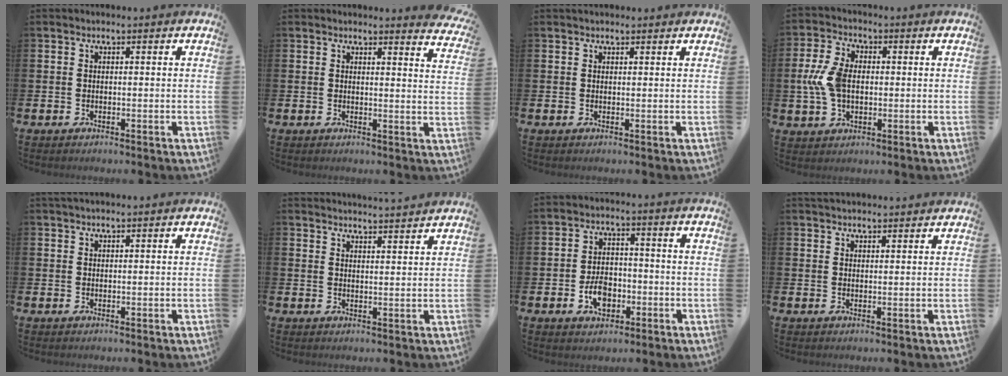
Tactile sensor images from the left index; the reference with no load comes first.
{"total": 2.6, "force": [2.6, 0.0, 0.0], "torque": [0.012, -0.022, 0.042]}
{"total": 0.9, "force": [0.8, 0.3, 0.2], "torque": [0.008, 0.000, 0.011]}
{"total": 7.2, "force": [0.2, 4.5, 5.5], "torque": [-0.127, 0.010, 0.000]}
{"total": 1.1, "force": [1.1, 0.1, 0.3], "torque": [-0.008, 0.001, 0.020]}
{"total": 3.5, "force": [3.5, -0.5, -0.1], "torque": [-0.004, -0.023, 0.063]}
{"total": 4.7, "force": [-1.6, 3.2, 3.1], "torque": [-0.049, 0.004, -0.031]}
{"total": 2.4, "force": [2.3, 0.4, 0.1], "torque": [0.001, -0.010, 0.042]}